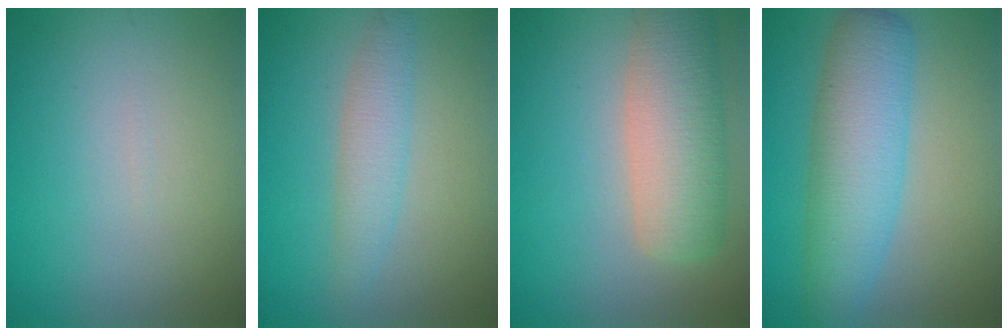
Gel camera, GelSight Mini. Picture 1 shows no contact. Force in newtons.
{"total": 2.7, "press": 2.7, "slide": 0.0}
{"total": 6.8, "press": 6.8, "slide": 0.5}
{"total": 7.0, "press": 7.0, "slide": 0.0}